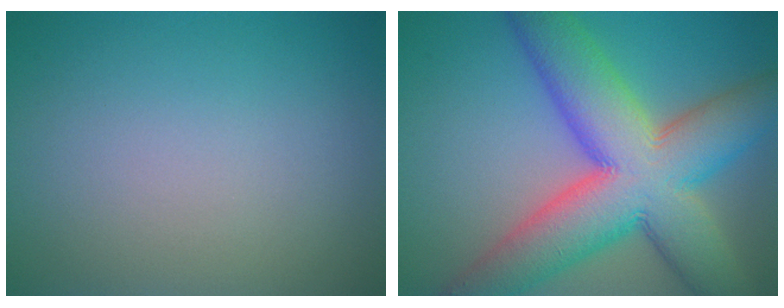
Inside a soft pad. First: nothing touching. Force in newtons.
{"total": 13.6, "press": 13.6, "slide": 0.6}